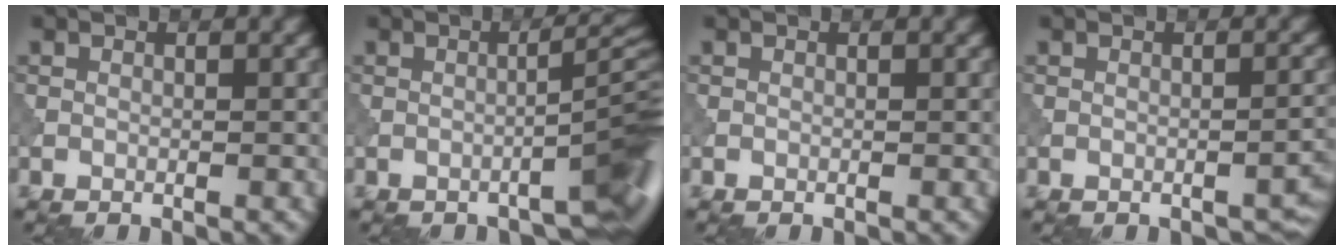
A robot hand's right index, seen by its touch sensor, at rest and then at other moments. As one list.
[{"total": 5.5, "force": [-3.0, 1.1, 4.5], "torque": [-0.044, 0.020, -0.048]}, {"total": 0.0}, {"total": 1.9, "force": [-1.3, 0.7, 1.1], "torque": [-0.010, -0.002, -0.016]}]